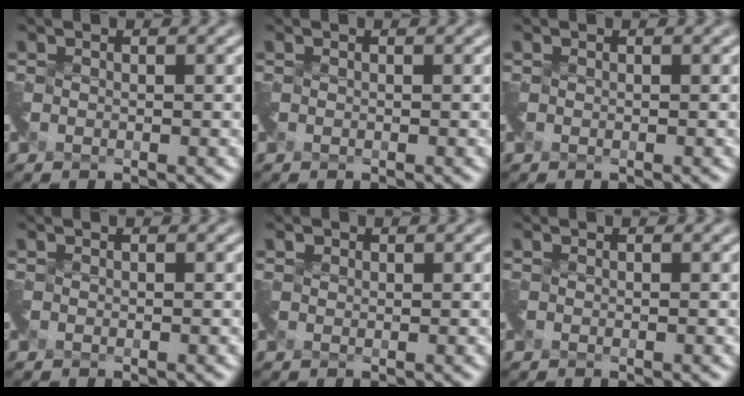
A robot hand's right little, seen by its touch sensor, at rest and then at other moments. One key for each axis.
{"total": 0.0}
{"total": 0.0}
{"total": 0.0}
{"total": 0.7, "fx": 0.2, "fy": 0.4, "fz": -0.5, "tx": 0.006, "ty": -0.001, "tz": 0.009}
{"total": 0.0}